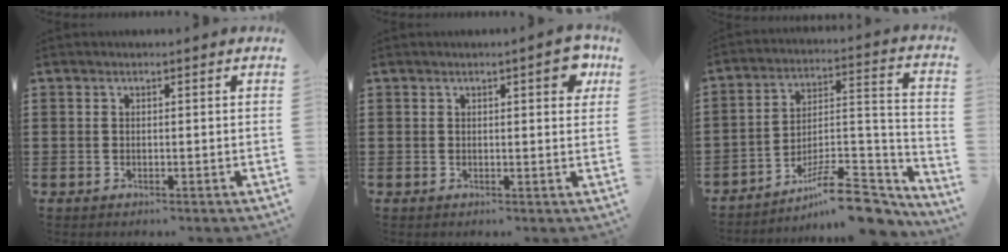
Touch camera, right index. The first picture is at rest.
{"total": 3.6, "force": [1.6, 0.9, 3.1], "torque": [-0.042, -0.002, 0.020]}
{"total": 11.6, "force": [-8.9, 3.2, 6.7], "torque": [-0.090, 0.038, -0.158]}